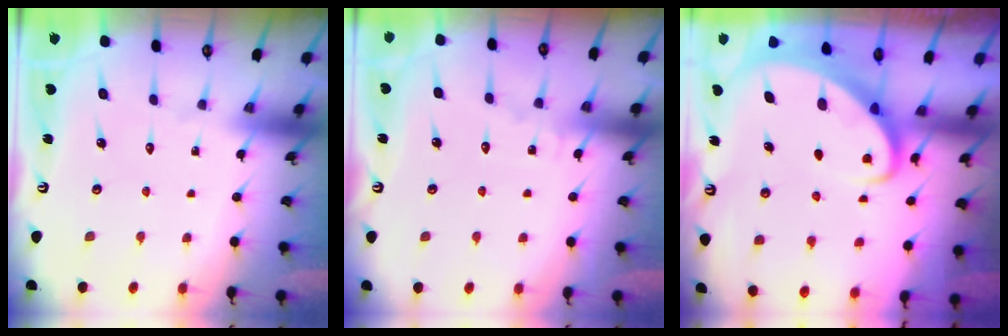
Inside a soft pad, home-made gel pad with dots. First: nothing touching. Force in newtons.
{"total": 5.6, "press": 5.6, "slide": 0.5}
{"total": 3.3, "press": 3.3, "slide": 0.4}